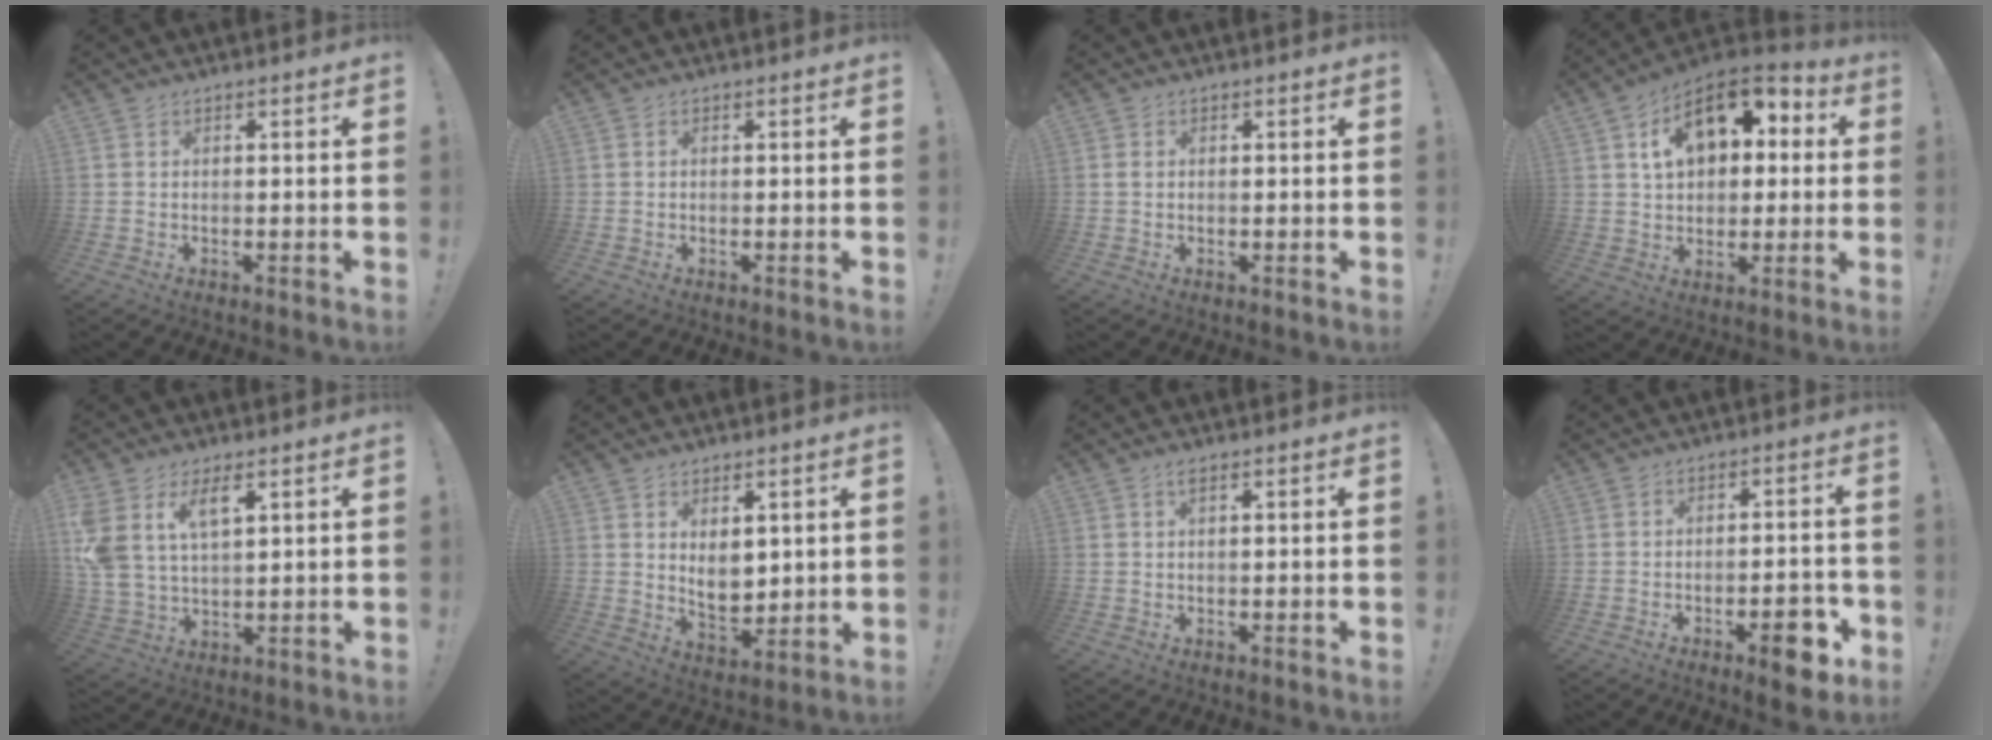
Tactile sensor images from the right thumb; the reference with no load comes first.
{"total": 0.0}
{"total": 1.0, "force": [0.2, 0.8, 0.5], "torque": [-0.012, 0.004, 0.003]}
{"total": 15.9, "force": [6.2, 10.4, 10.4], "torque": [-0.155, -0.015, 0.113]}
{"total": 9.5, "force": [5.3, 4.8, 6.3], "torque": [-0.135, -0.019, 0.099]}
{"total": 7.2, "force": [3.4, 4.7, 4.3], "torque": [-0.062, -0.026, 0.063]}
{"total": 1.2, "force": [0.6, 0.2, 1.0], "torque": [-0.019, 0.001, 0.010]}
{"total": 8.8, "force": [-4.1, 3.2, 7.1], "torque": [-0.077, 0.014, -0.068]}